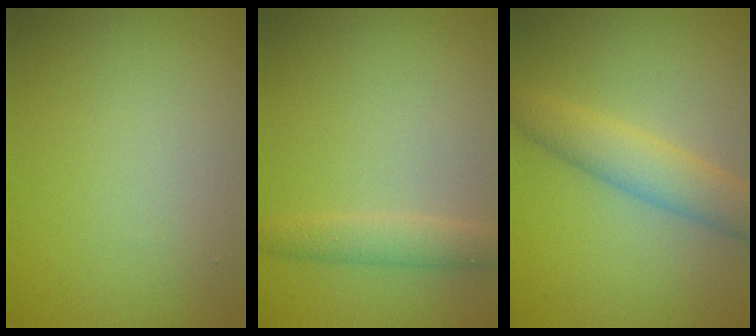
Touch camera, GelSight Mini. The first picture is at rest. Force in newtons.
{"total": 2.1, "press": 2.1, "slide": 0.1}
{"total": 3.9, "press": 3.9, "slide": 0.0}